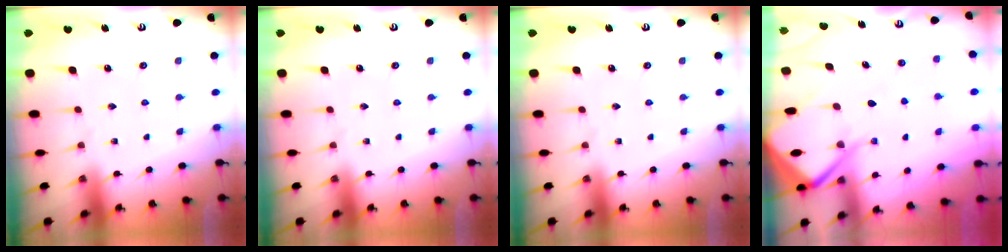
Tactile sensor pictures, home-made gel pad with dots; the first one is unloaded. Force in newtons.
{"total": 0.0}
{"total": 0.0}
{"total": 8.6, "press": 8.5, "slide": 0.9}